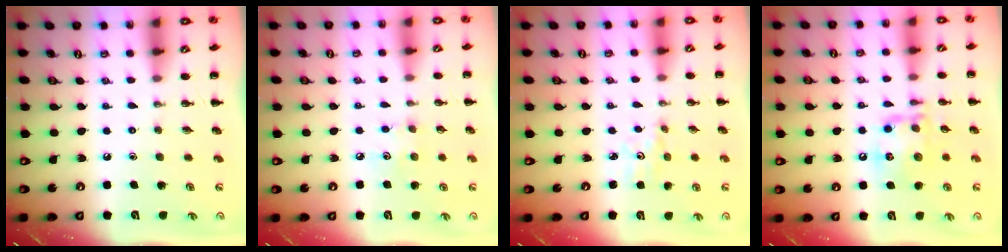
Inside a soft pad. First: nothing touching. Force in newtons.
{"total": 4.3, "press": 4.3, "slide": 0.9}
{"total": 3.0, "press": 2.9, "slide": 0.9}
{"total": 14.4, "press": 14.2, "slide": 1.8}